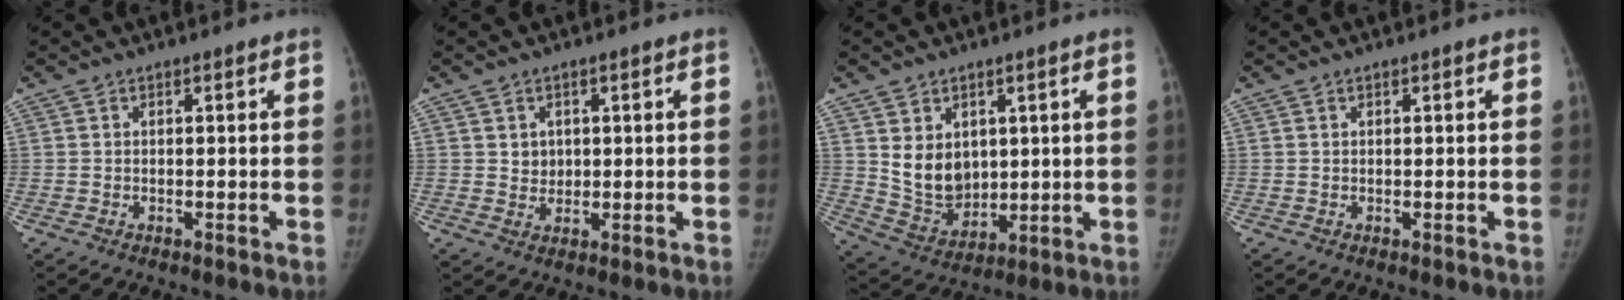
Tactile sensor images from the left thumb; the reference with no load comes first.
{"total": 2.7, "force": [0.8, 2.4, 1.0], "torque": [-0.001, -0.005, 0.016]}
{"total": 9.4, "force": [2.3, 7.2, 5.6], "torque": [-0.062, -0.028, 0.064]}
{"total": 0.0}